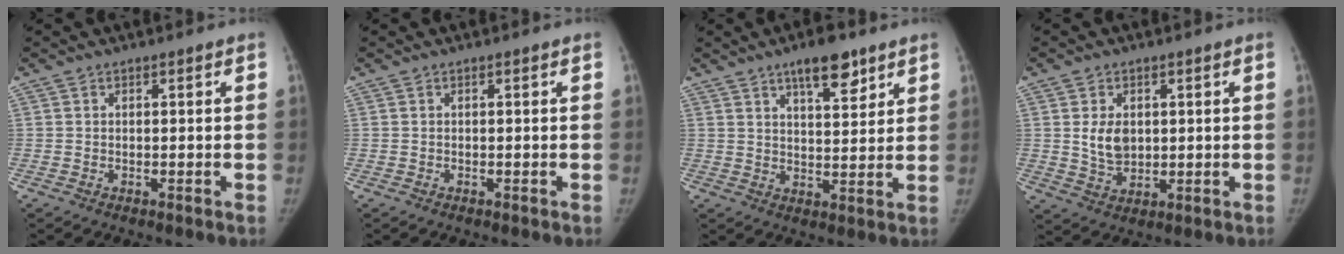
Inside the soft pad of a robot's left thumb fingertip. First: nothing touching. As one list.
[{"total": 0.0}, {"total": 8.6, "force": [5.6, 3.1, 5.8], "torque": [-0.067, -0.033, 0.087]}, {"total": 6.0, "force": [1.1, 4.3, 4.0], "torque": [-0.052, -0.013, 0.031]}]